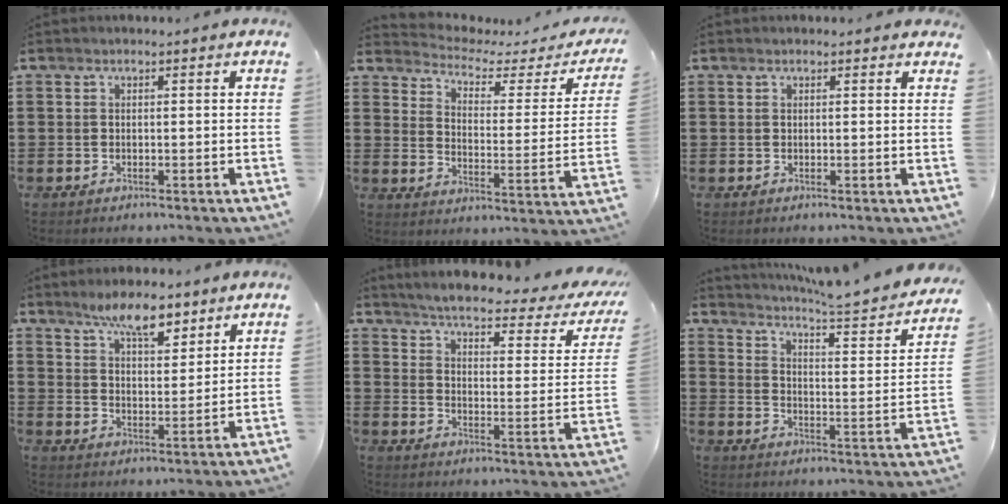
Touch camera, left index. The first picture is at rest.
{"total": 3.0, "force": [2.6, 1.1, 1.1], "torque": [-0.044, -0.022, 0.035]}
{"total": 0.6, "force": [0.5, 0.3, 0.2], "torque": [-0.006, 0.002, 0.009]}
{"total": 7.3, "force": [5.8, 2.5, 3.7], "torque": [-0.073, -0.013, 0.101]}
{"total": 3.7, "force": [3.0, -0.3, 2.1], "torque": [-0.059, -0.027, 0.042]}
{"total": 4.5, "force": [4.0, -0.5, 2.0], "torque": [-0.055, -0.041, 0.056]}